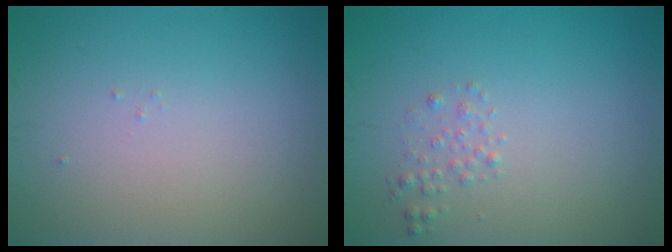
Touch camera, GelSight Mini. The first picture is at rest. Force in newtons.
{"total": 1.0, "press": 1.0, "slide": 0.1}